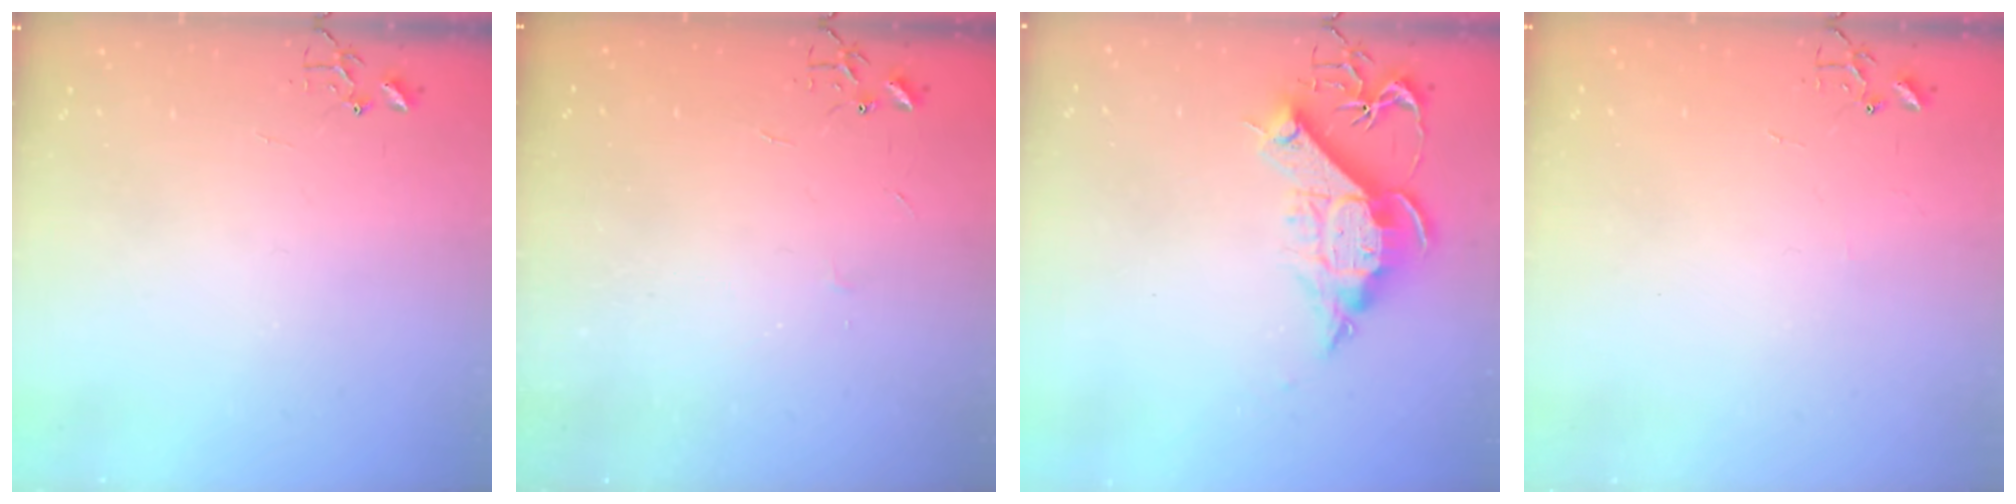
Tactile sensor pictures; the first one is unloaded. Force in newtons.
{"total": 2.1, "press": 2.1, "slide": 0.4}
{"total": 12.1, "press": 12.0, "slide": 1.6}
{"total": 1.8, "press": 1.8, "slide": 0.3}